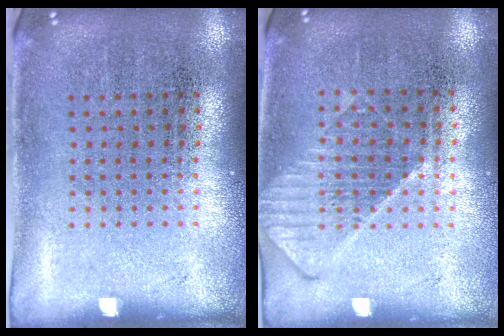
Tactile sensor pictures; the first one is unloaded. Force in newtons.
{"total": 1.1, "press": 1.0, "slide": 0.5}